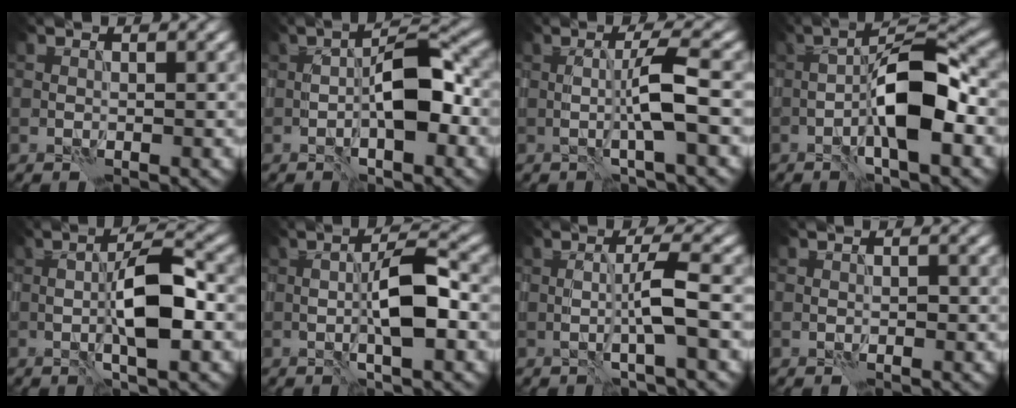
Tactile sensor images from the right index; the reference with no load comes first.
{"total": 4.5, "force": [-0.6, 1.2, 4.3], "torque": [-0.088, 0.005, -0.020]}
{"total": 2.8, "force": [0.4, -0.2, 2.8], "torque": [-0.067, -0.003, -0.006]}
{"total": 6.4, "force": [-1.6, 1.4, 6.1], "torque": [-0.118, 0.014, -0.037]}
{"total": 5.0, "force": [0.2, 0.9, 4.9], "torque": [-0.105, 0.000, -0.005]}
{"total": 3.9, "force": [0.1, 0.6, 3.9], "torque": [-0.088, 0.003, -0.007]}
{"total": 2.1, "force": [0.3, -0.3, 2.1], "torque": [-0.055, -0.003, -0.008]}
{"total": 0.5, "force": [0.1, -0.3, -0.4], "torque": [-0.013, -0.007, -0.002]}